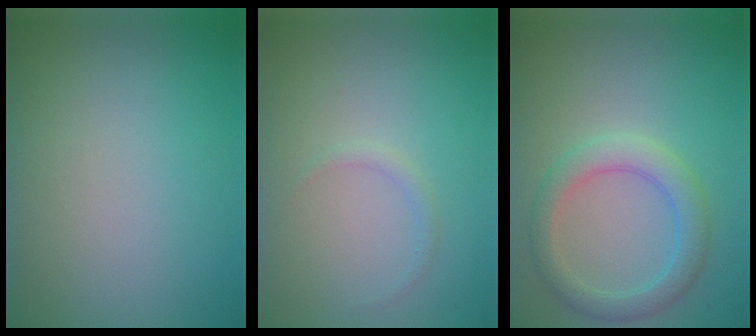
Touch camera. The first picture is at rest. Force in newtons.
{"total": 0.8, "press": 0.8, "slide": 0.2}
{"total": 3.4, "press": 3.4, "slide": 0.2}